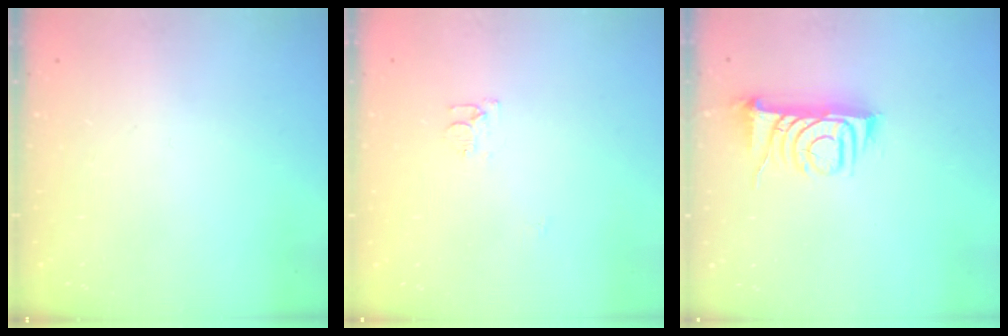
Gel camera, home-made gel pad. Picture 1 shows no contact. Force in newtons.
{"total": 5.5, "press": 5.5, "slide": 0.4}
{"total": 8.1, "press": 8.1, "slide": 0.6}